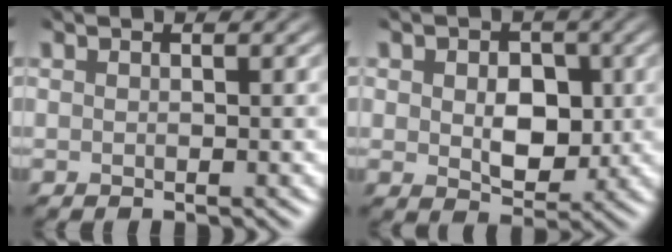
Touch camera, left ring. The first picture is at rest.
{"total": 3.1, "force": [-1.4, 2.2, 1.7], "torque": [-0.053, -0.028, 0.010]}